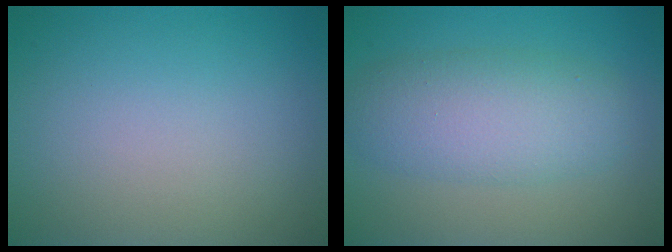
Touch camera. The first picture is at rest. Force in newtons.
{"total": 5.5, "press": 5.5, "slide": 0.2}